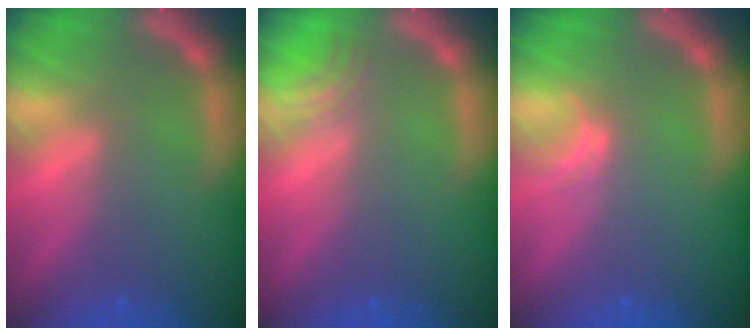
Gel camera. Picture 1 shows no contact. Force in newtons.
{"total": 2.0}
{"total": 1.0}